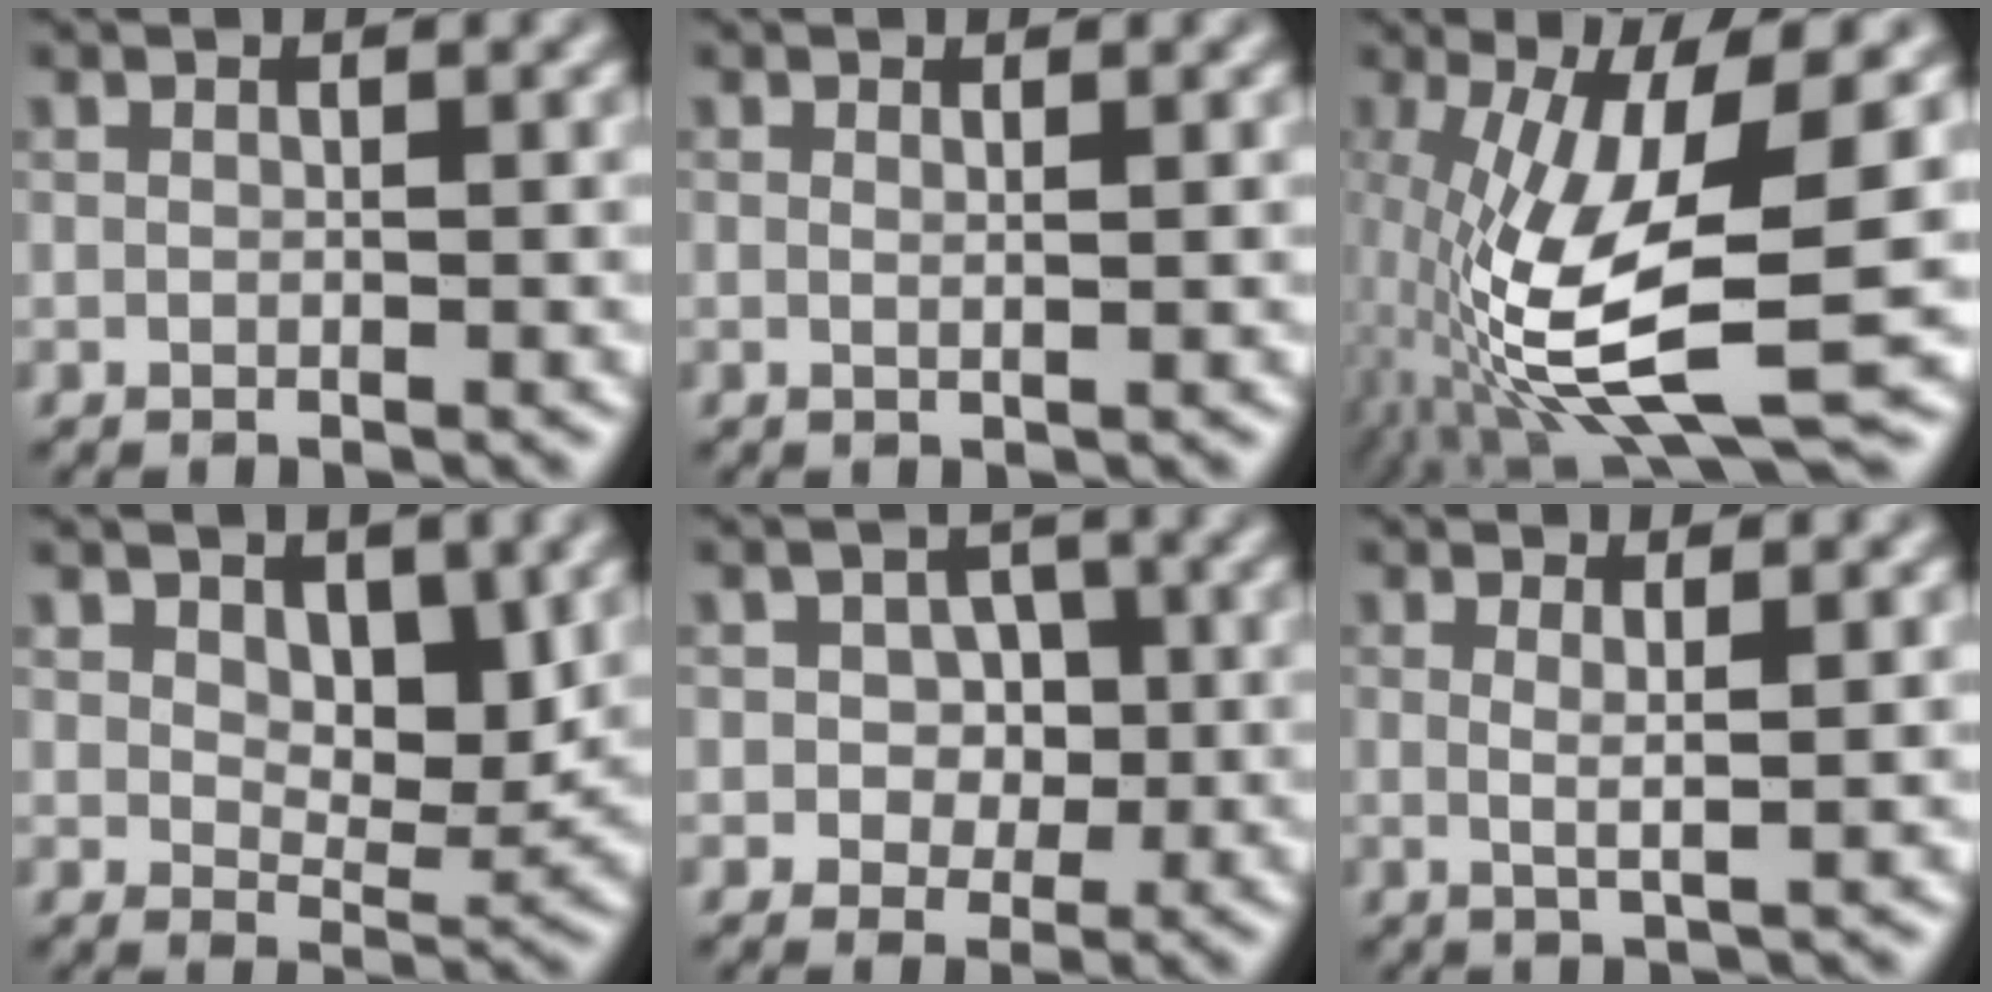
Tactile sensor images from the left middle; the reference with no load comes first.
{"total": 0.9, "force": [0.4, 0.3, 0.7], "torque": [-0.004, -0.001, 0.002]}
{"total": 12.4, "force": [-2.6, 3.3, 11.6], "torque": [-0.238, -0.013, -0.044]}
{"total": 4.1, "force": [2.0, 2.5, 2.6], "torque": [-0.047, -0.016, 0.032]}
{"total": 3.0, "force": [-0.1, 2.5, 1.6], "torque": [-0.010, 0.001, -0.019]}
{"total": 1.9, "force": [0.6, 0.5, 1.7], "torque": [-0.027, -0.003, 0.004]}